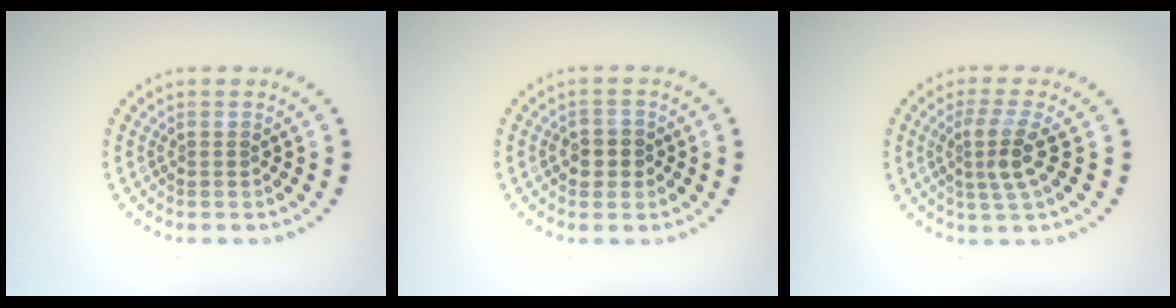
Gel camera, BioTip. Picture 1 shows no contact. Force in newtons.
{"total": 2.3, "press": 2.1, "slide": 0.8}
{"total": 2.9, "press": 2.4, "slide": 1.6}